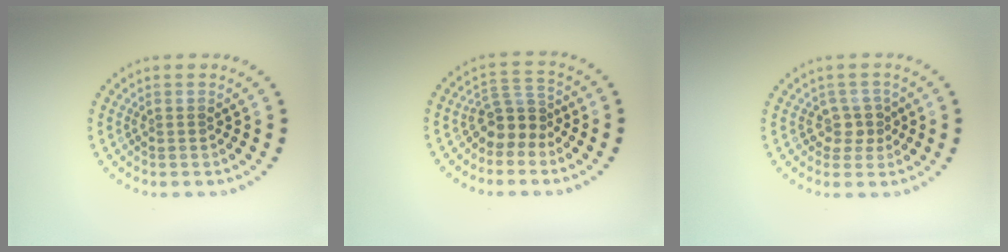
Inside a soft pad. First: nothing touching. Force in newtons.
{"total": 2.9, "press": 2.4, "slide": 1.7}
{"total": 1.9, "press": 1.5, "slide": 1.2}